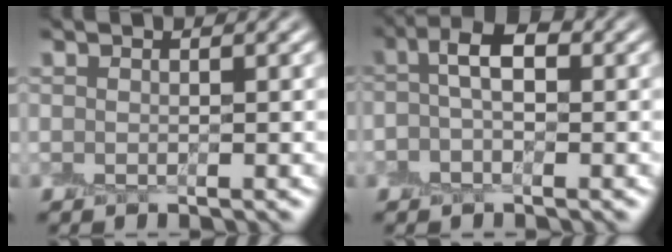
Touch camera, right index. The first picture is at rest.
{"total": 3.4, "force": [0.1, 1.6, 2.9], "torque": [-0.055, 0.009, -0.008]}